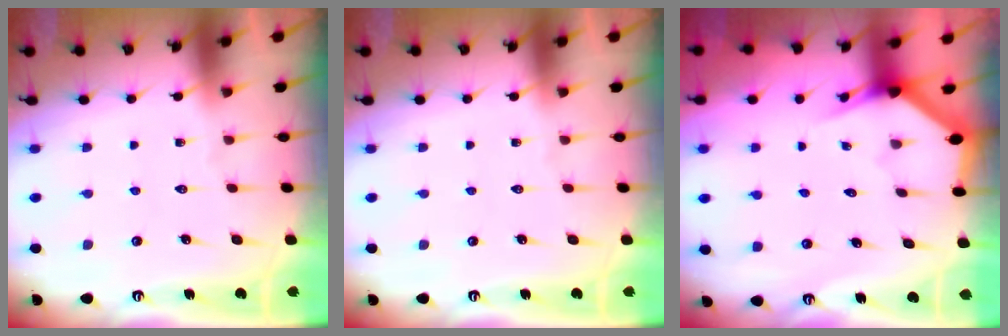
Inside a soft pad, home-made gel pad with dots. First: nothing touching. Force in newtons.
{"total": 0.0}
{"total": 3.0, "press": 3.0, "slide": 0.1}